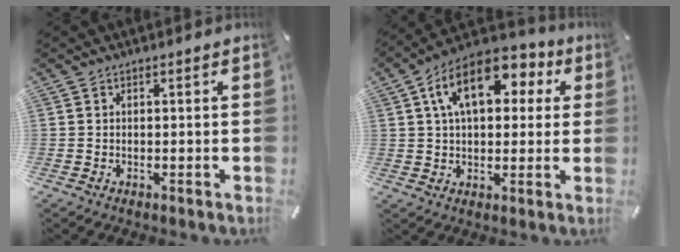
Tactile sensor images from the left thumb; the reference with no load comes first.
{"total": 14.8, "force": [5.2, 8.7, 10.7], "torque": [-0.190, 0.000, 0.088]}